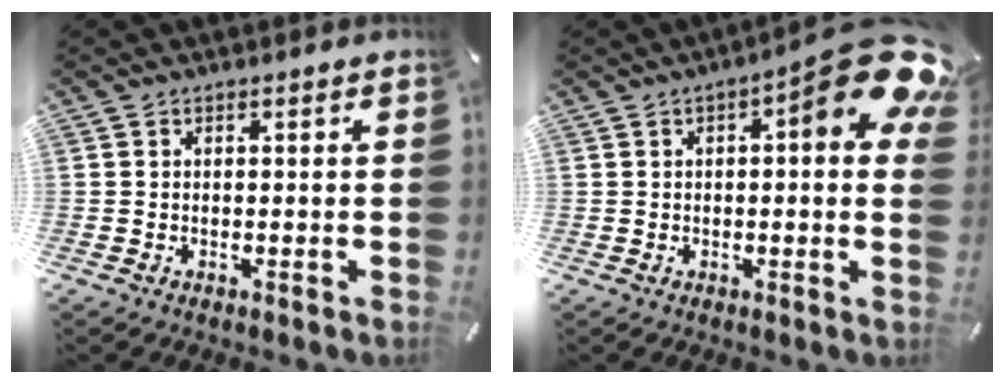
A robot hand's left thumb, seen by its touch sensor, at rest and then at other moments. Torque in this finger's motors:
{"motor_torque": [3.07, 1.93, 0.44, -0.30, 0.35]}